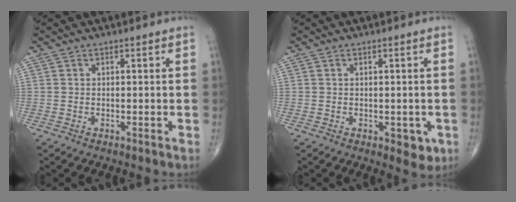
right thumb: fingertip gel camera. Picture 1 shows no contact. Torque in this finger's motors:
{"motor_torque": [0.44, 0.87, -0.08, -0.05, 0.00]}